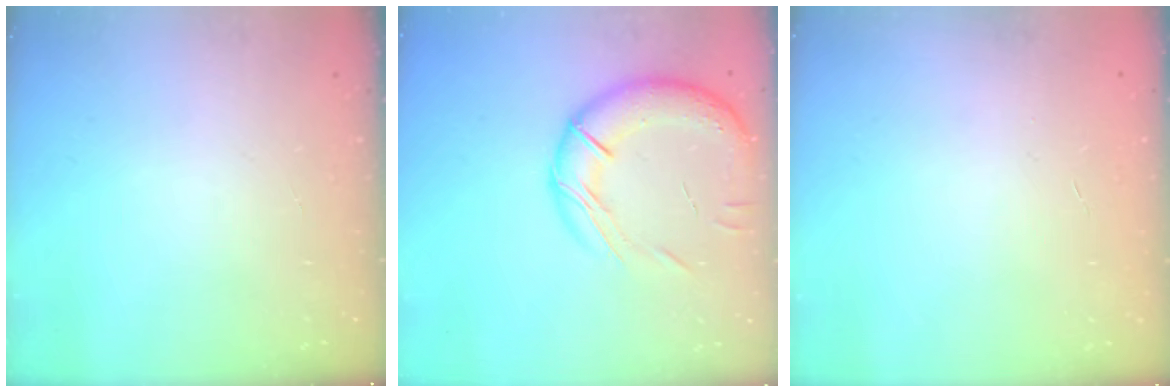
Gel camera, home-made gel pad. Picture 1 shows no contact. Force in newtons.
{"total": 18.2, "press": 17.9, "slide": 3.6}
{"total": 0.0}